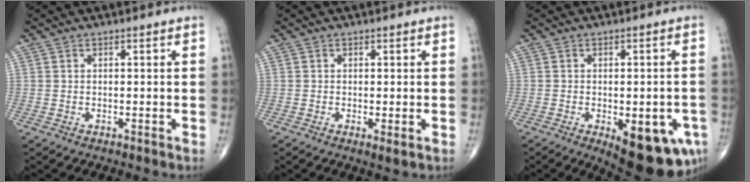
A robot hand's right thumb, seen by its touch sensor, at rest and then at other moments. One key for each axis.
{"total": 1.4, "fx": -0.3, "fy": 0.3, "fz": 1.3, "tx": -0.029, "ty": -0.008, "tz": -0.007}
{"total": 14.2, "fx": -5.6, "fy": 5.9, "fz": 11.7, "tx": -0.113, "ty": 0.003, "tz": -0.056}